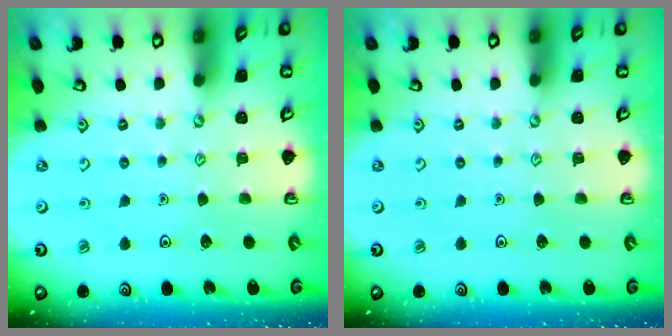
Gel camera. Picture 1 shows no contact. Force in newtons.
{"total": 0.0}